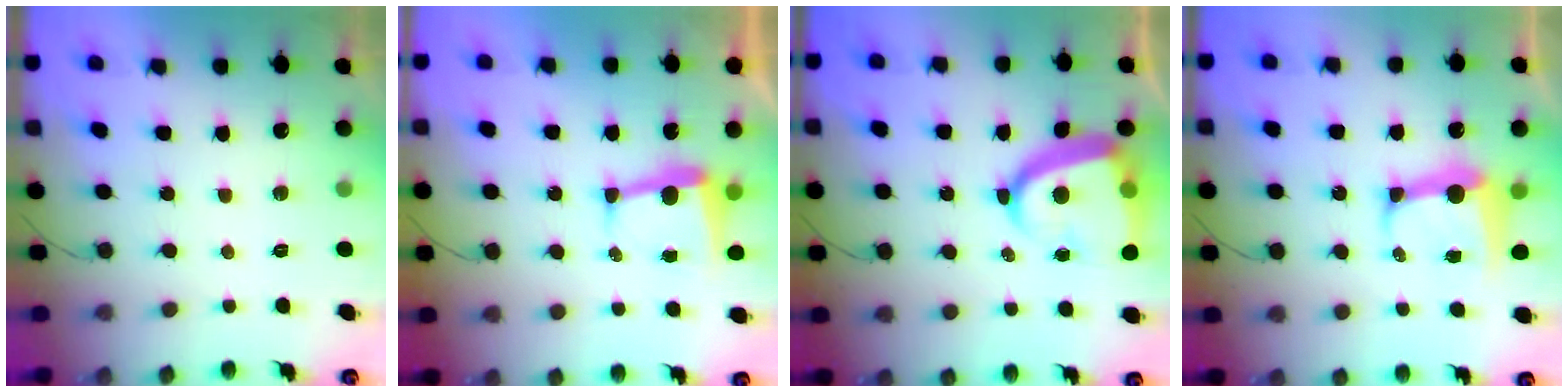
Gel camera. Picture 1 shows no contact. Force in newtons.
{"total": 6.2, "press": 6.2, "slide": 0.4}
{"total": 15.7, "press": 15.6, "slide": 1.5}
{"total": 10.2, "press": 10.2, "slide": 1.3}